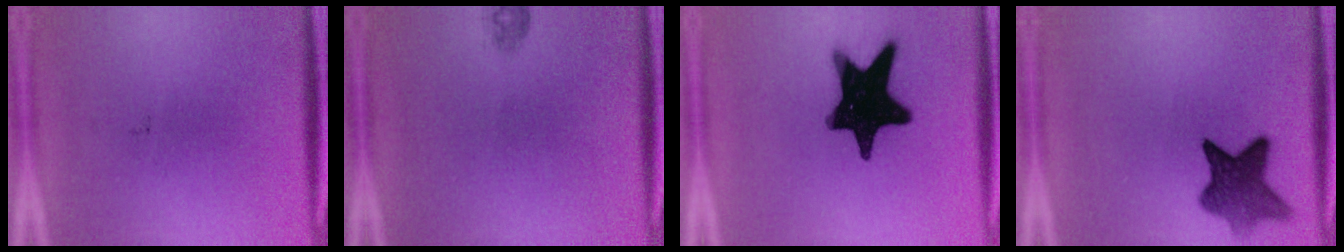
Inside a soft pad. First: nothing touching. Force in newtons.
{"total": 0.8}
{"total": 18.6}
{"total": 7.5}